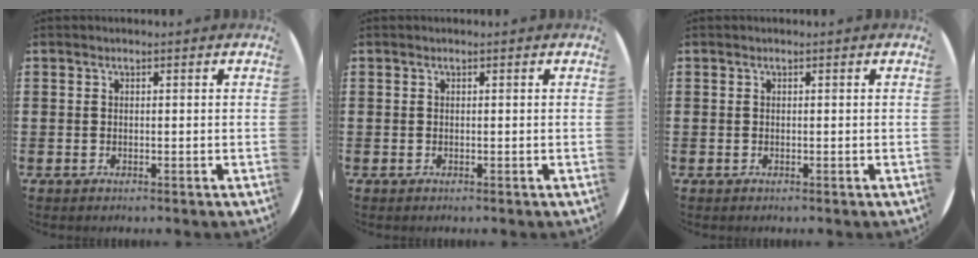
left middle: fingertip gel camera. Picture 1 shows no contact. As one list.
[{"total": 0.0}, {"total": 0.0}]